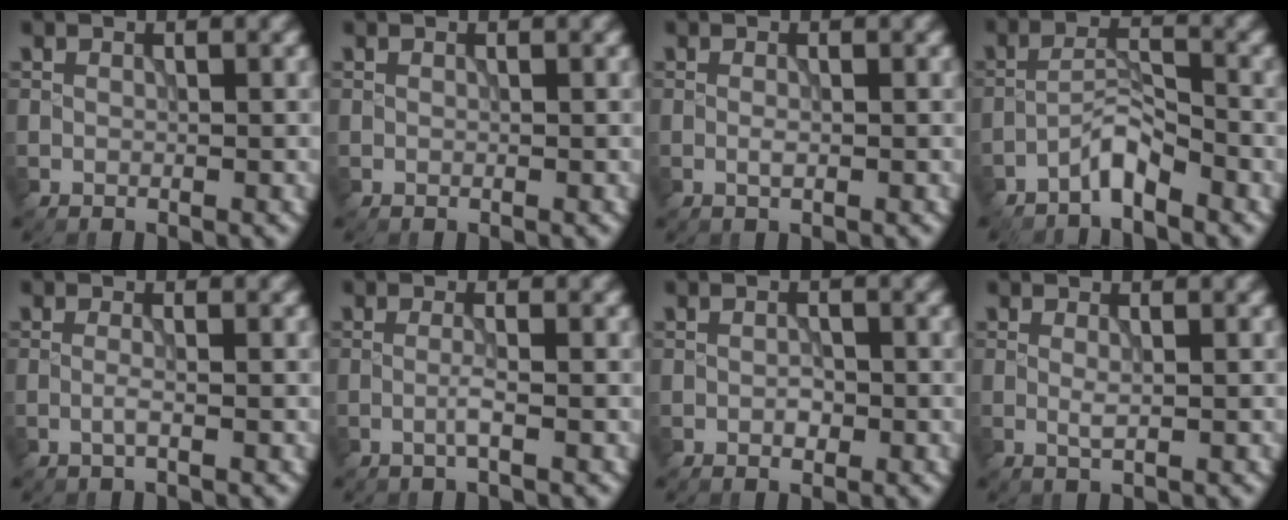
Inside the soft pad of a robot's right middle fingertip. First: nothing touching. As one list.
[{"total": 0.0}, {"total": 0.7, "force": [-0.1, 0.2, 0.6], "torque": [-0.014, -0.003, -0.004]}, {"total": 2.6, "force": [-2.2, 0.4, 1.4], "torque": [-0.025, 0.012, -0.045]}, {"total": 1.1, "force": [-0.3, 0.2, 1.0], "torque": [-0.018, 0.000, -0.011]}, {"total": 1.3, "force": [-0.4, 0.0, 1.3], "torque": [-0.024, 0.002, -0.013]}, {"total": 1.0, "force": [-0.4, 0.6, 0.8], "torque": [-0.013, 0.002, -0.007]}, {"total": 0.9, "force": [0.1, 0.1, 0.9], "torque": [-0.018, -0.001, 0.000]}]